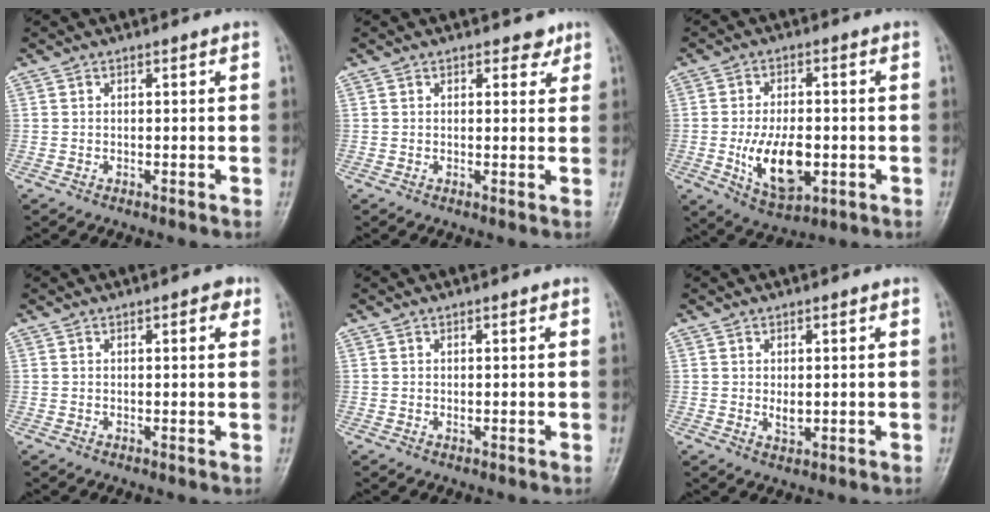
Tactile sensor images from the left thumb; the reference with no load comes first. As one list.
[{"total": 2.5, "force": [1.7, 1.6, 1.0], "torque": [0.009, -0.008, 0.019]}, {"total": 11.6, "force": [-2.3, 6.3, 9.4], "torque": [-0.150, -0.001, -0.030]}, {"total": 2.7, "force": [1.3, 1.3, 2.0], "torque": [-0.014, -0.001, 0.013]}, {"total": 0.9, "force": [0.3, 0.6, 0.6], "torque": [-0.006, -0.002, 0.005]}, {"total": 2.7, "force": [0.3, 1.7, 2.0], "torque": [-0.023, -0.008, 0.007]}]